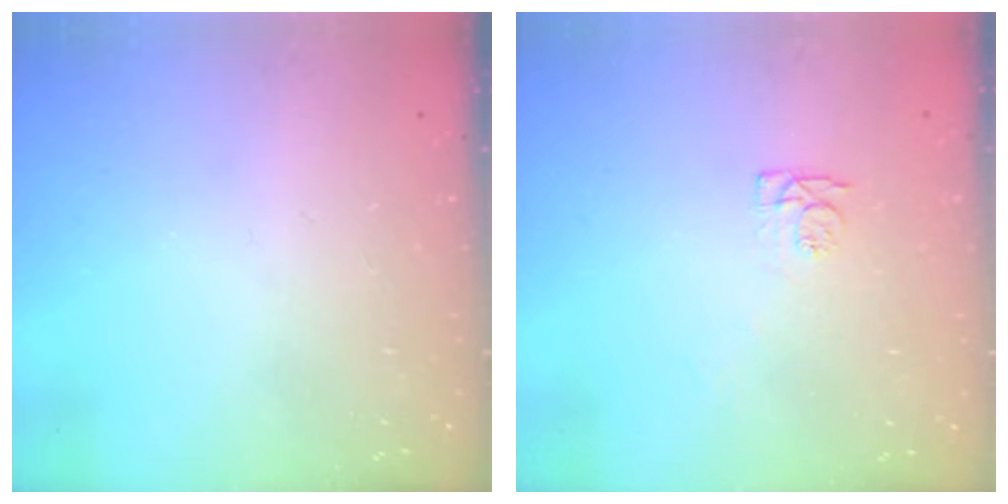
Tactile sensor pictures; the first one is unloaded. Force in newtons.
{"total": 4.5, "press": 4.4, "slide": 0.8}